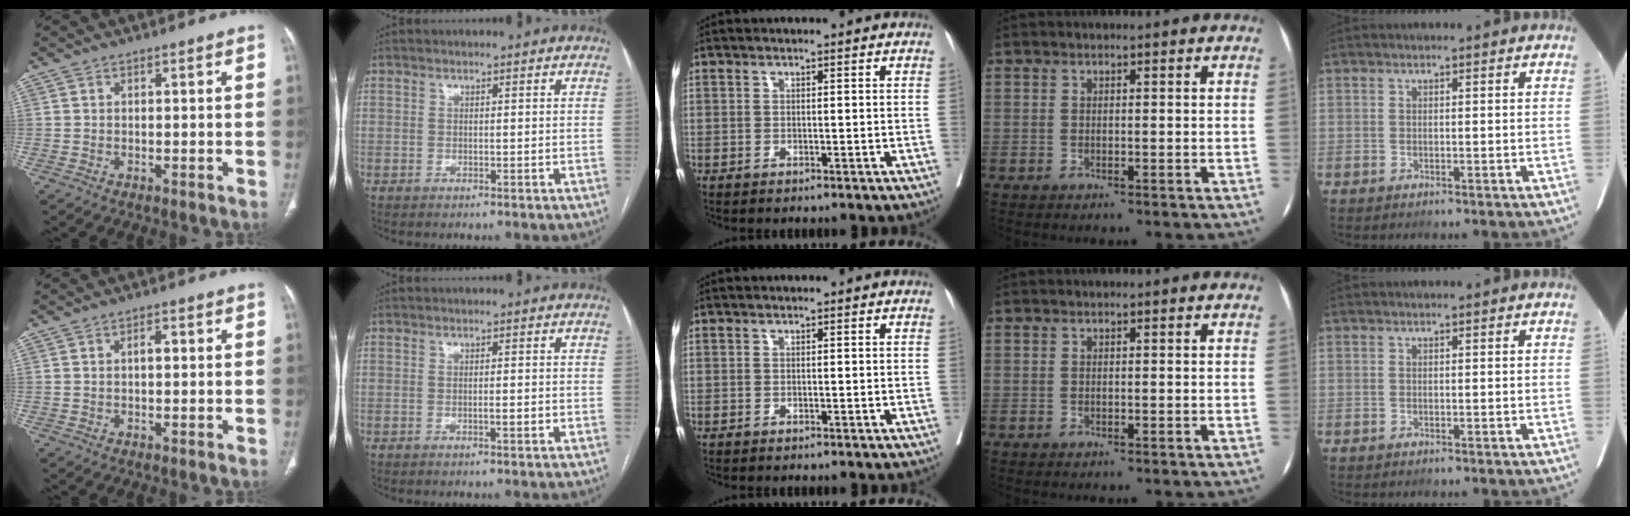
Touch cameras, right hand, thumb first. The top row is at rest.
{"thumb": {"total": 1.8, "force": [0.2, 0.9, 1.5], "torque": [-0.025, 0.005, 0.002]}, "index": {"total": 1.1, "force": [-0.4, 0.1, 1.0], "torque": [-0.018, 0.000, -0.006]}}